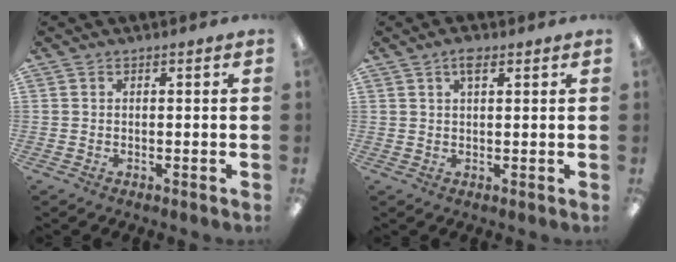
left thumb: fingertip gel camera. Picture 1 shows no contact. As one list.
[{"total": 3.5, "force": [2.1, 1.4, 2.5], "torque": [-0.038, -0.002, 0.033]}]